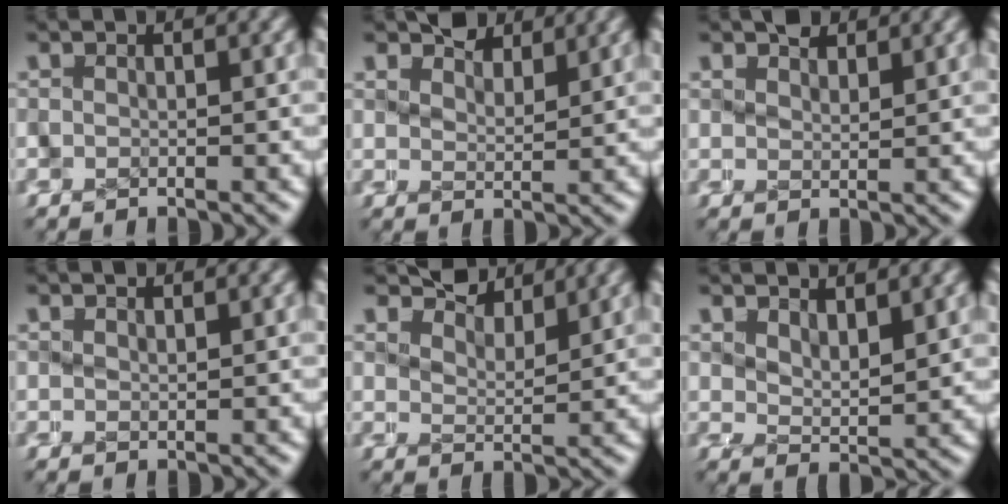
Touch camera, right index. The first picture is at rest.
{"total": 4.5, "force": [3.1, 2.4, 2.2], "torque": [-0.029, 0.002, 0.046]}
{"total": 2.4, "force": [1.9, 1.0, 1.0], "torque": [-0.014, -0.007, 0.034]}
{"total": 1.2, "force": [1.2, 0.2, 0.3], "torque": [-0.003, -0.002, 0.020]}
{"total": 5.8, "force": [4.3, 2.6, 2.7], "torque": [-0.036, 0.016, 0.060]}
{"total": 3.3, "force": [2.7, 0.8, 1.7], "torque": [-0.028, -0.005, 0.046]}